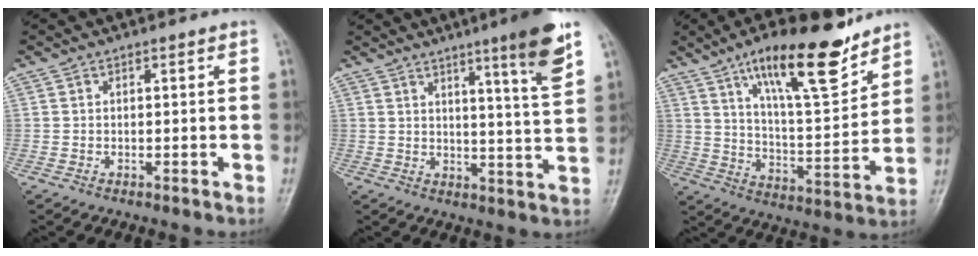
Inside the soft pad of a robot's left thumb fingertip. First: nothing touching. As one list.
[{"total": 10.6, "force": [6.4, 0.2, 8.4], "torque": [-0.113, -0.040, 0.089]}, {"total": 18.5, "force": [12.4, 5.4, 12.7], "torque": [-0.174, -0.067, 0.209]}]